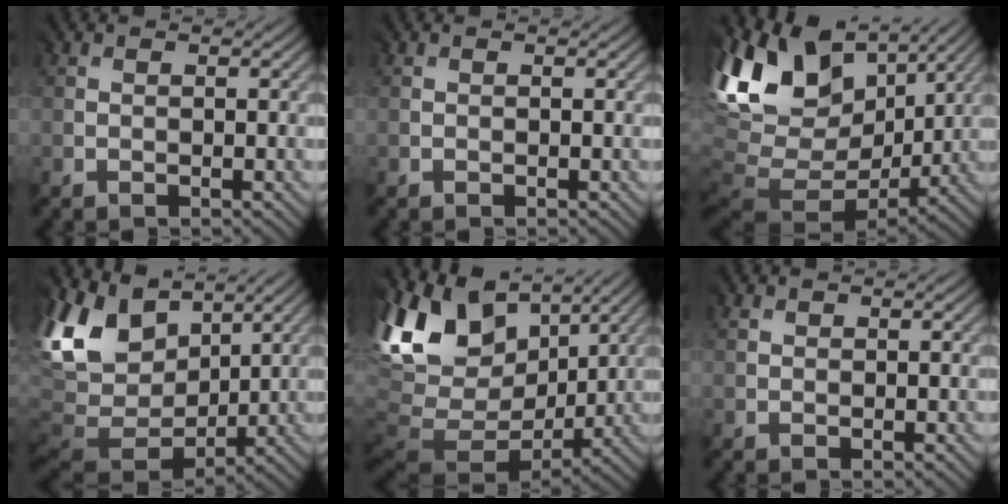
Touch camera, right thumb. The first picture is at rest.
{"total": 0.0}
{"total": 16.2, "force": [4.0, 11.8, 10.2], "torque": [-0.212, -0.030, 0.124]}
{"total": 12.0, "force": [4.4, 9.2, 6.4], "torque": [-0.187, 0.009, 0.090]}
{"total": 14.7, "force": [4.1, 10.8, 9.0], "torque": [-0.204, -0.016, 0.108]}
{"total": 1.2, "force": [0.9, 0.8, 0.2], "torque": [-0.001, 0.000, 0.018]}